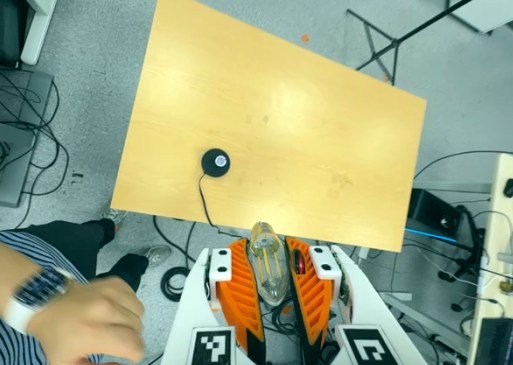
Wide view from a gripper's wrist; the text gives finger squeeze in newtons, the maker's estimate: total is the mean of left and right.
{"total": 22.2, "left": 25.8, "right": 18.5}